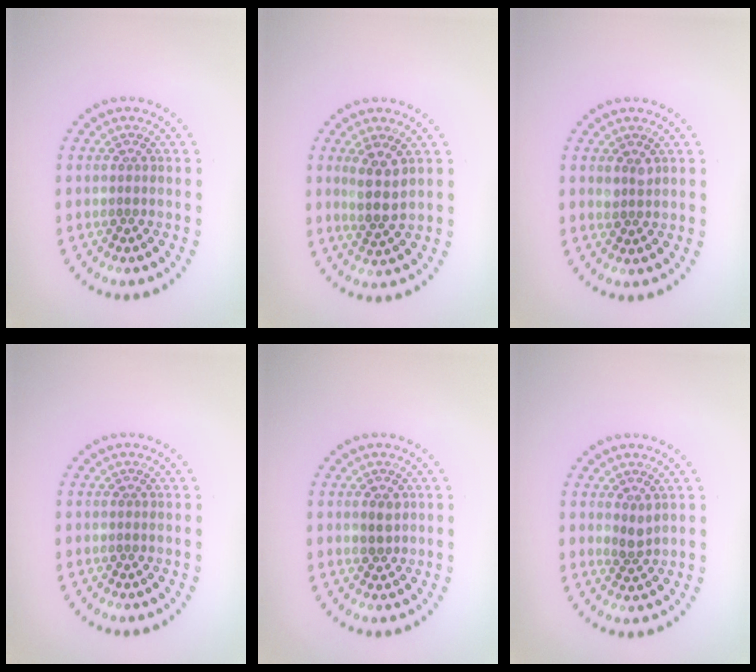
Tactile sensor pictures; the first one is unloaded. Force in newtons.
{"total": 2.8, "press": 2.4, "slide": 1.6}
{"total": 1.0, "press": 0.9, "slide": 0.3}
{"total": 0.0}
{"total": 1.4, "press": 1.3, "slide": 0.5}
{"total": 1.3, "press": 1.0, "slide": 0.8}